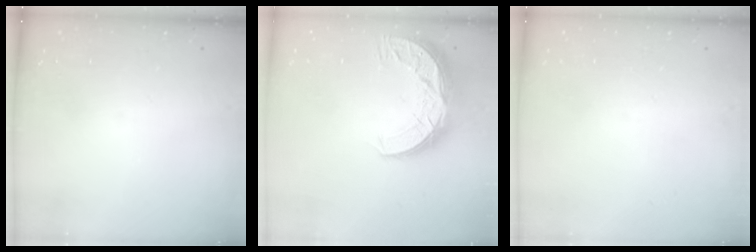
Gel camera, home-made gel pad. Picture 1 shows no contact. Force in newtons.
{"total": 13.5, "press": 13.5, "slide": 0.8}
{"total": 0.0}